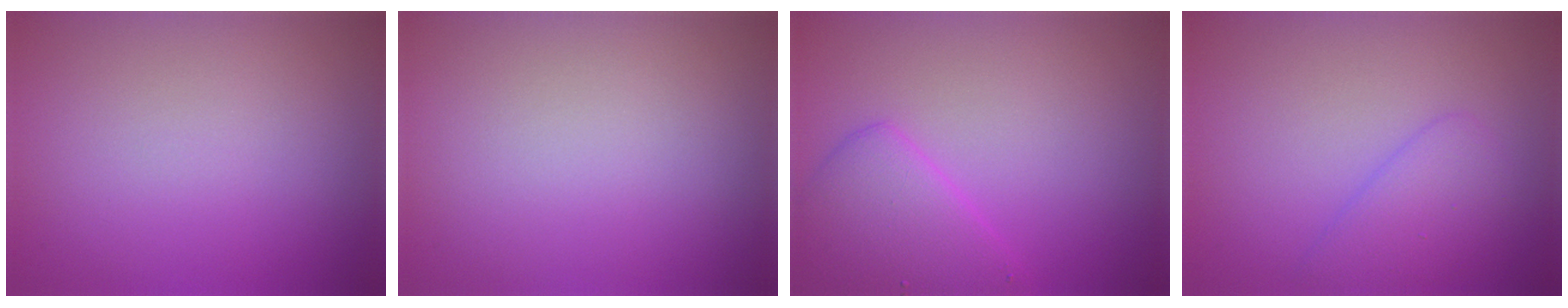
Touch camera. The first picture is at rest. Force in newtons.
{"total": 0.0}
{"total": 4.4, "press": 4.4, "slide": 0.2}
{"total": 2.8, "press": 2.8, "slide": 0.1}